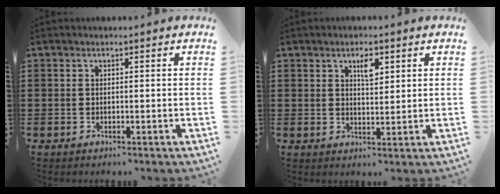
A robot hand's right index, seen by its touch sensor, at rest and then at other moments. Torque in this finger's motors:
{"motor_torque": [0.04, -0.04, 0.10, 0.05]}